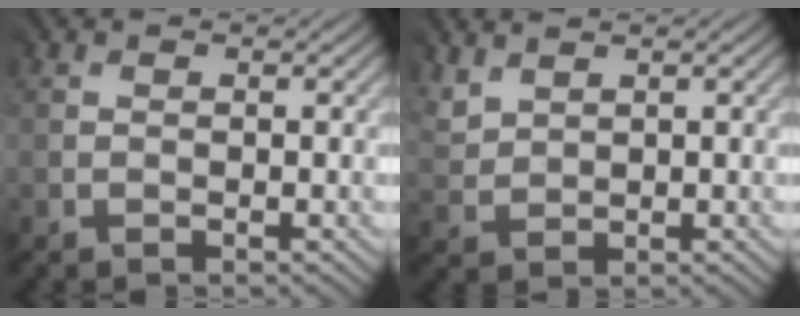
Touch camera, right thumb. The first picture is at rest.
{"total": 2.9, "force": [2.7, 1.1, -0.1], "torque": [-0.021, 0.005, 0.059]}